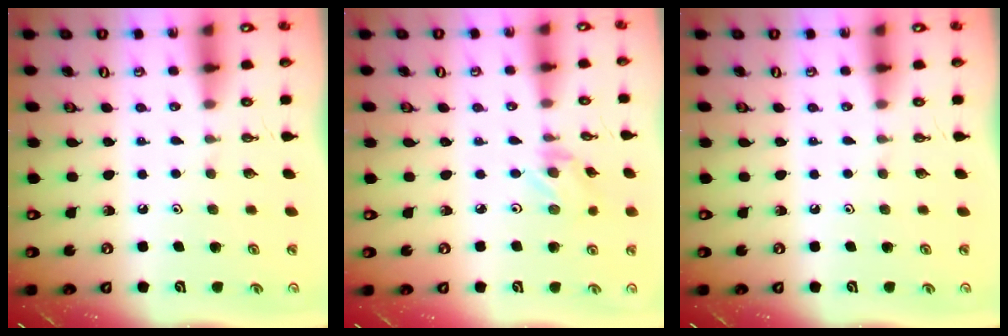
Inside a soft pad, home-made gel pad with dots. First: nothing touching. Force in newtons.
{"total": 1.6, "press": 1.5, "slide": 0.3}
{"total": 0.0}